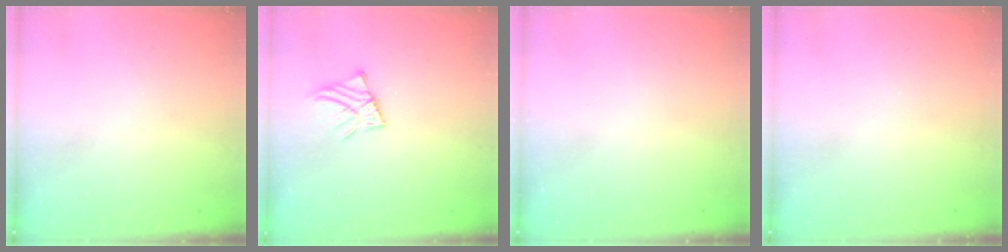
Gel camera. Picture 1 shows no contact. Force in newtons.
{"total": 3.6, "press": 3.6, "slide": 0.2}
{"total": 0.0}
{"total": 0.0}